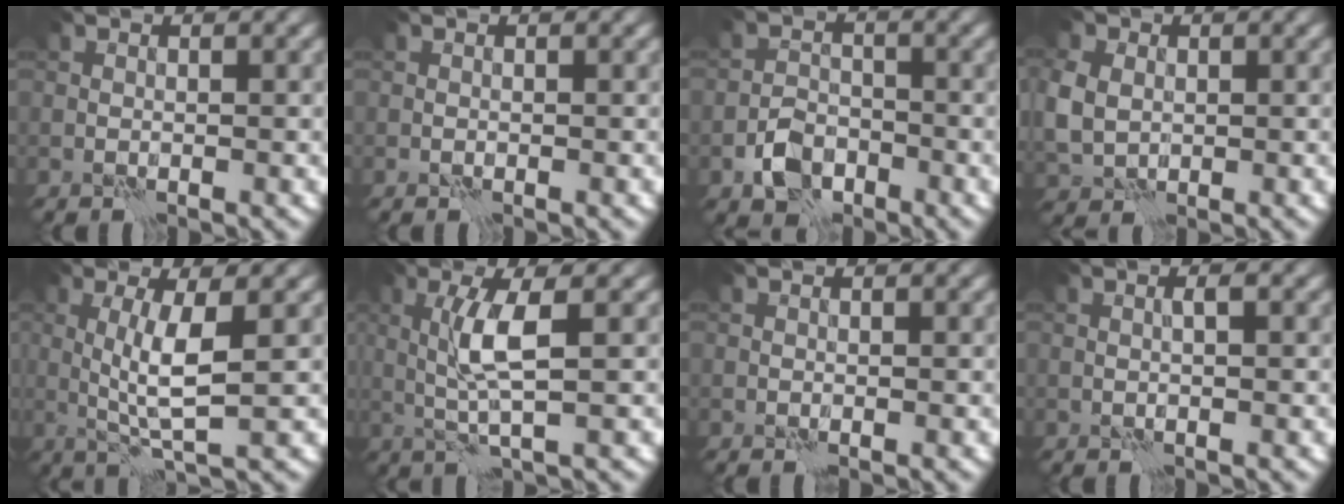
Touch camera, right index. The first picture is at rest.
{"total": 0.0}
{"total": 3.5, "force": [-2.0, 2.4, 1.7], "torque": [-0.025, 0.003, -0.044]}
{"total": 4.6, "force": [0.5, 3.9, 2.5], "torque": [-0.080, 0.006, 0.013]}
{"total": 4.4, "force": [0.4, 0.7, 4.3], "torque": [-0.090, -0.001, 0.013]}
{"total": 3.9, "force": [0.6, 0.6, 3.9], "torque": [-0.083, 0.005, 0.016]}
{"total": 0.0}
{"total": 0.8, "force": [0.2, 0.1, 0.7], "torque": [-0.015, 0.005, 0.004]}